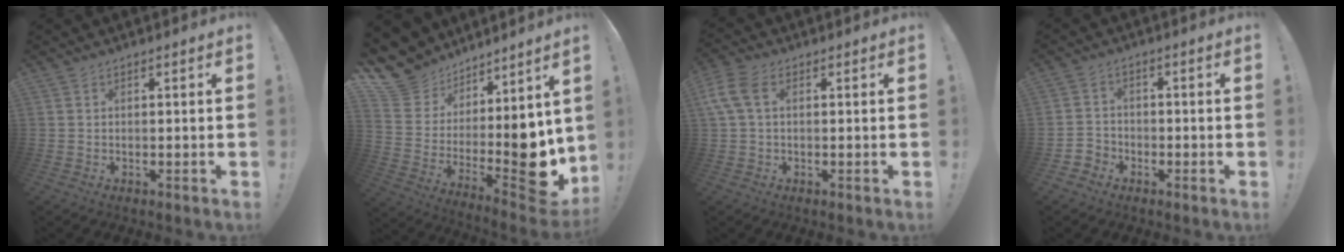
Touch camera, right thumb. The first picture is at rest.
{"total": 11.8, "force": [4.6, 8.8, 6.4], "torque": [-0.069, -0.071, 0.102]}
{"total": 6.7, "force": [1.5, 3.8, 5.3], "torque": [-0.122, 0.005, 0.031]}
{"total": 3.8, "force": [-2.3, 2.8, 0.9], "torque": [-0.018, 0.009, -0.043]}